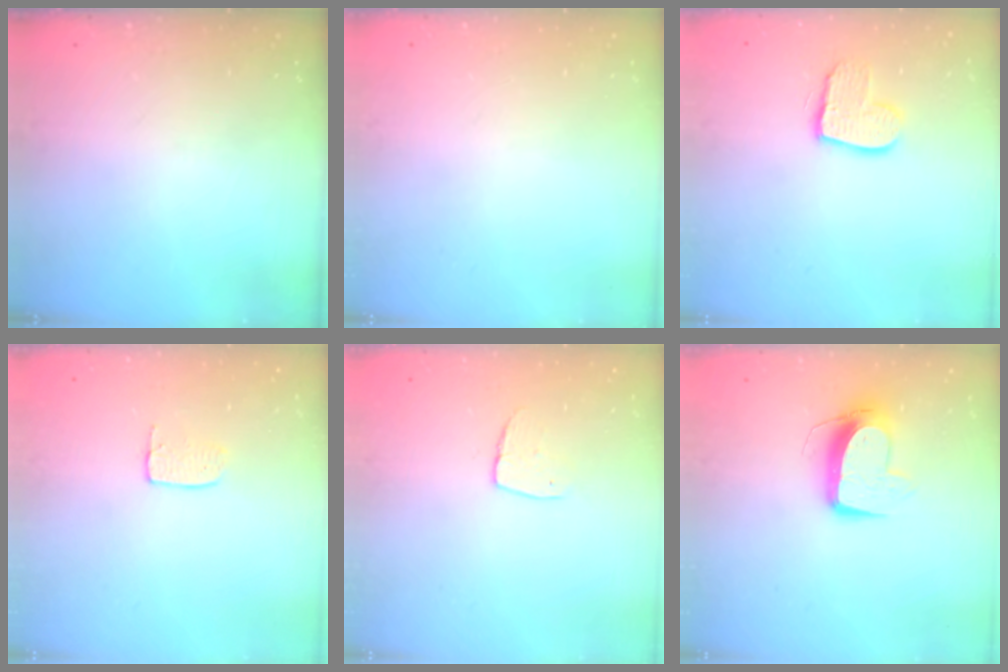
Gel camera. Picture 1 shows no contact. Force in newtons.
{"total": 0.0}
{"total": 10.3, "press": 10.3, "slide": 0.8}
{"total": 3.6, "press": 3.6, "slide": 0.2}
{"total": 6.0, "press": 6.0, "slide": 0.3}
{"total": 10.8, "press": 10.8, "slide": 0.7}